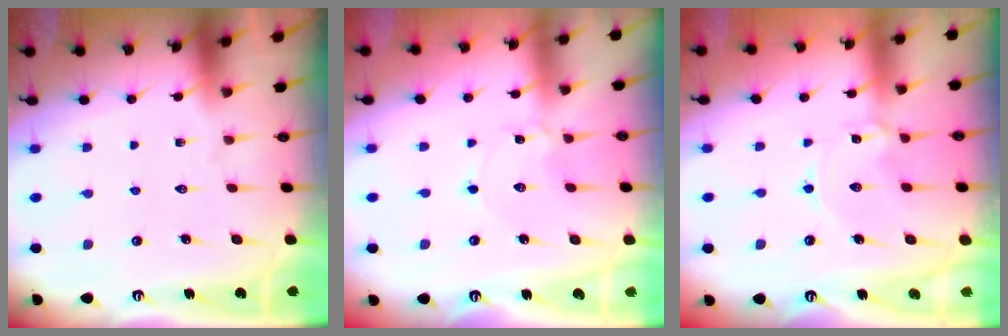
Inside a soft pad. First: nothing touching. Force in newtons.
{"total": 1.2, "press": 1.2, "slide": 0.0}
{"total": 1.5, "press": 1.5, "slide": 0.2}